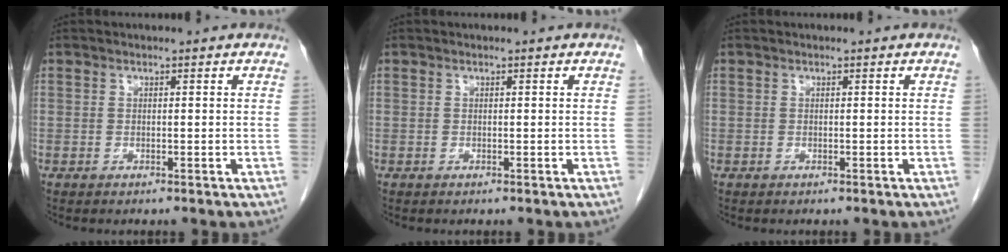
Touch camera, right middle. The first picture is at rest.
{"total": 0.0}
{"total": 0.0}